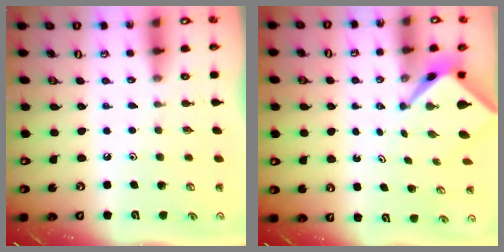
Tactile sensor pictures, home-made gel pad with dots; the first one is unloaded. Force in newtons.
{"total": 2.7, "press": 2.7, "slide": 0.2}